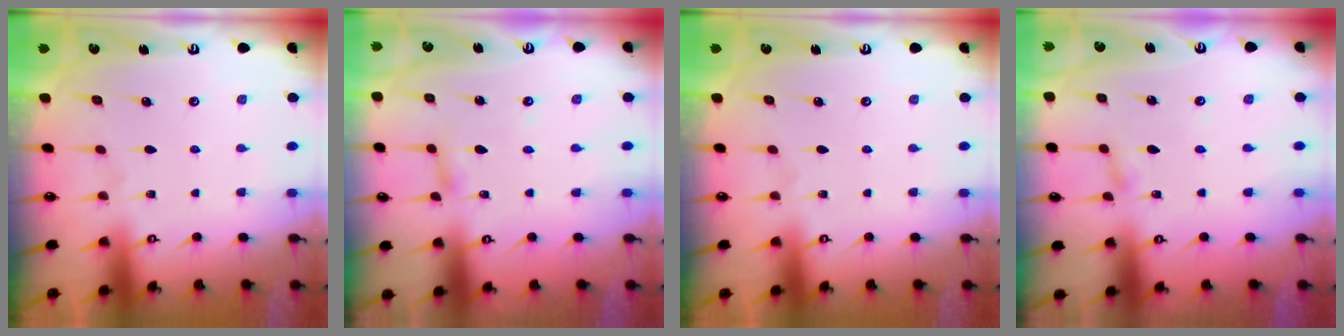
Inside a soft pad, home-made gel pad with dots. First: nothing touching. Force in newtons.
{"total": 3.5, "press": 3.5, "slide": 0.4}
{"total": 0.0}
{"total": 2.0, "press": 2.0, "slide": 0.2}